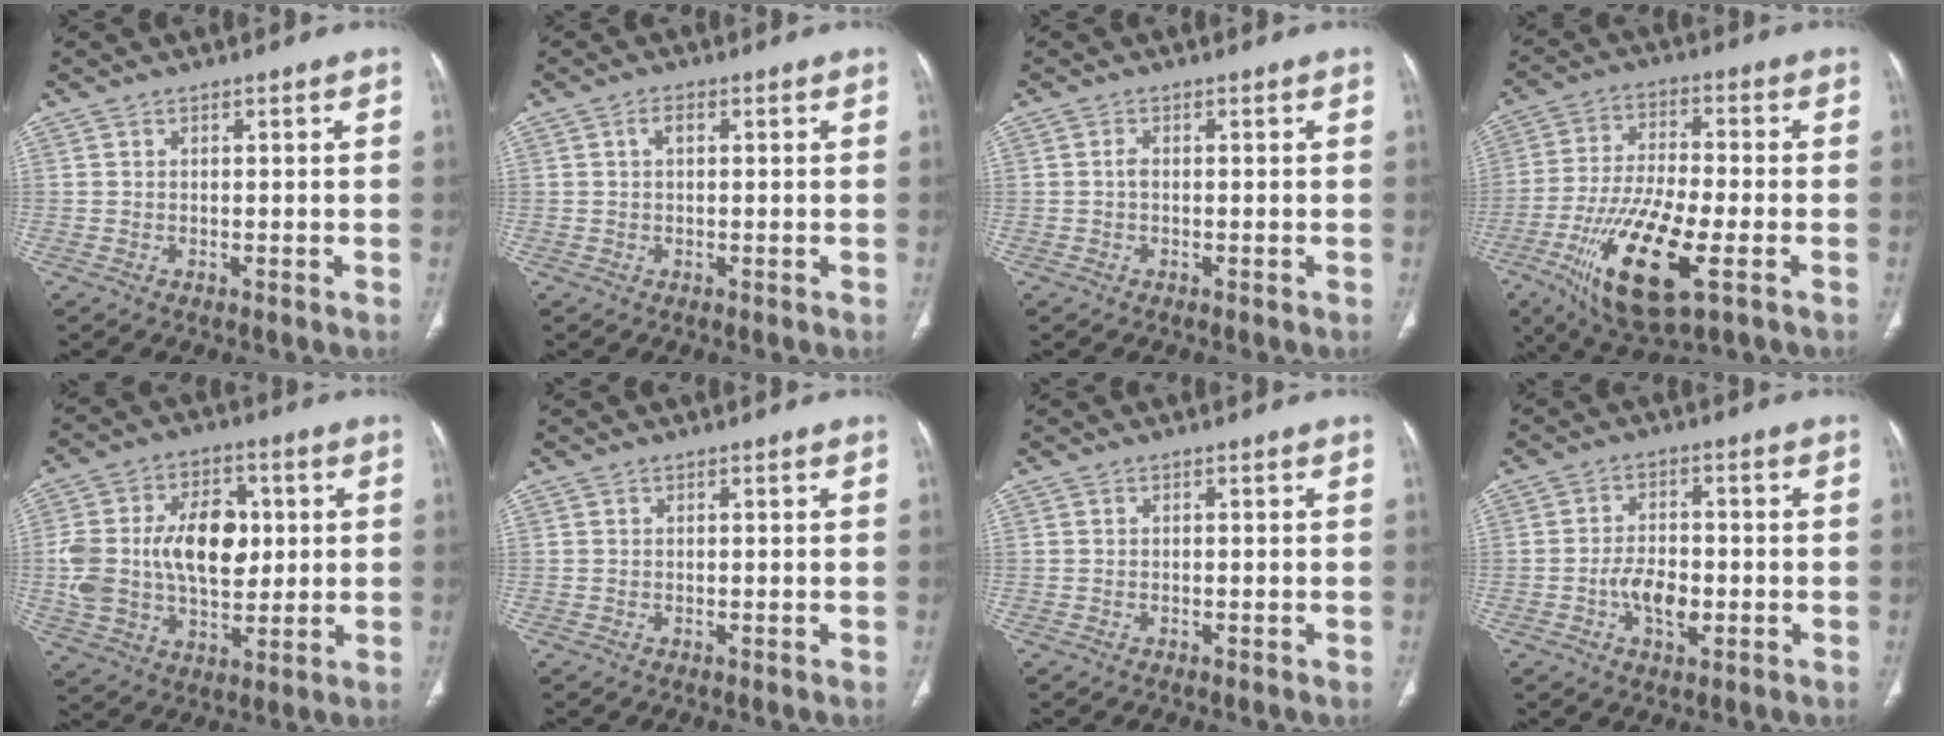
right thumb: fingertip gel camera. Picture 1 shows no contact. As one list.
[{"total": 2.5, "force": [0.4, 1.6, 1.9], "torque": [-0.029, 0.011, 0.004]}, {"total": 0.8, "force": [-0.1, 0.4, 0.7], "torque": [-0.014, 0.001, -0.005]}, {"total": 18.5, "force": [-6.8, 6.2, 16.1], "torque": [-0.316, 0.002, -0.112]}, {"total": 18.2, "force": [1.8, 11.7, 13.9], "torque": [-0.223, 0.012, 0.039]}, {"total": 0.0}, {"total": 0.0}, {"total": 6.4, "force": [-1.8, 3.6, 5.0], "torque": [-0.076, 0.010, -0.032]}]